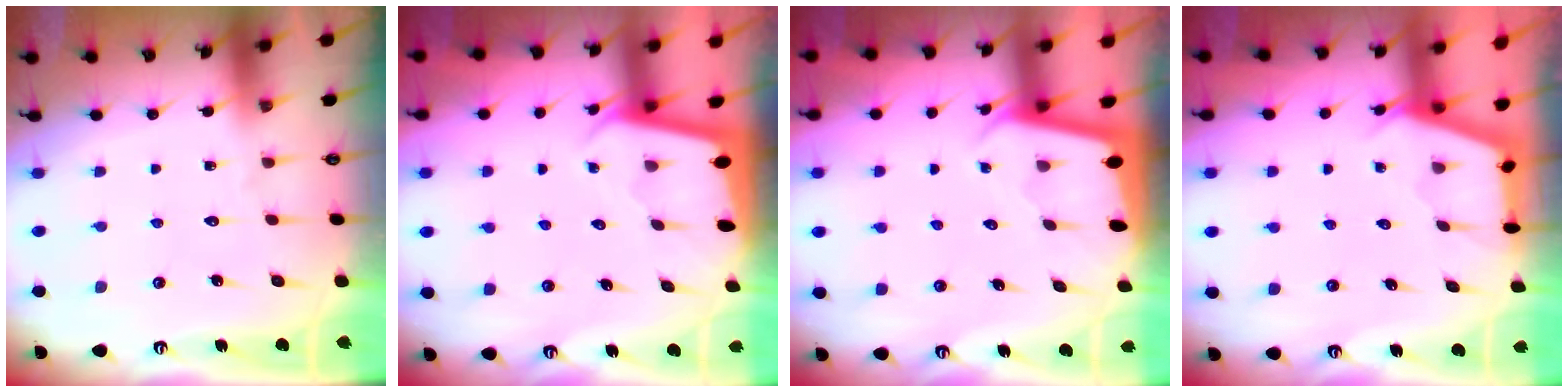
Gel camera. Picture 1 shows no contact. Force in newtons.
{"total": 1.9, "press": 1.9, "slide": 0.1}
{"total": 1.9, "press": 1.9, "slide": 0.1}
{"total": 2.9, "press": 2.9, "slide": 0.3}